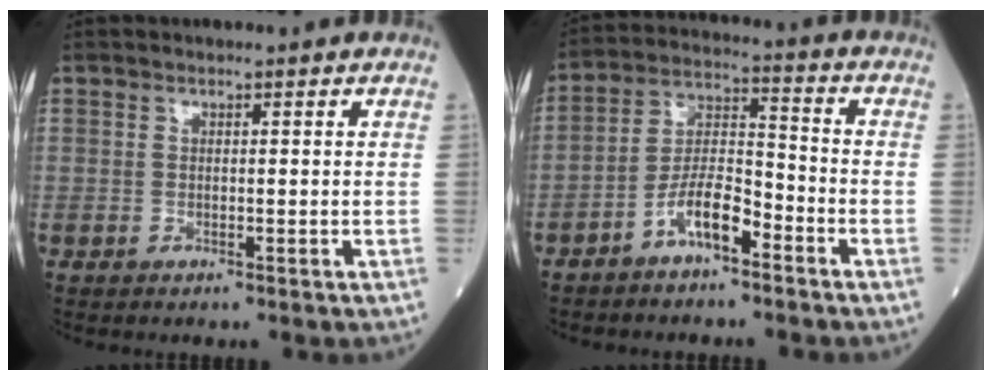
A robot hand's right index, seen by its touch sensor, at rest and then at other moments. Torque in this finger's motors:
{"motor_torque": [0.24, -0.28, 0.56, 0.15]}